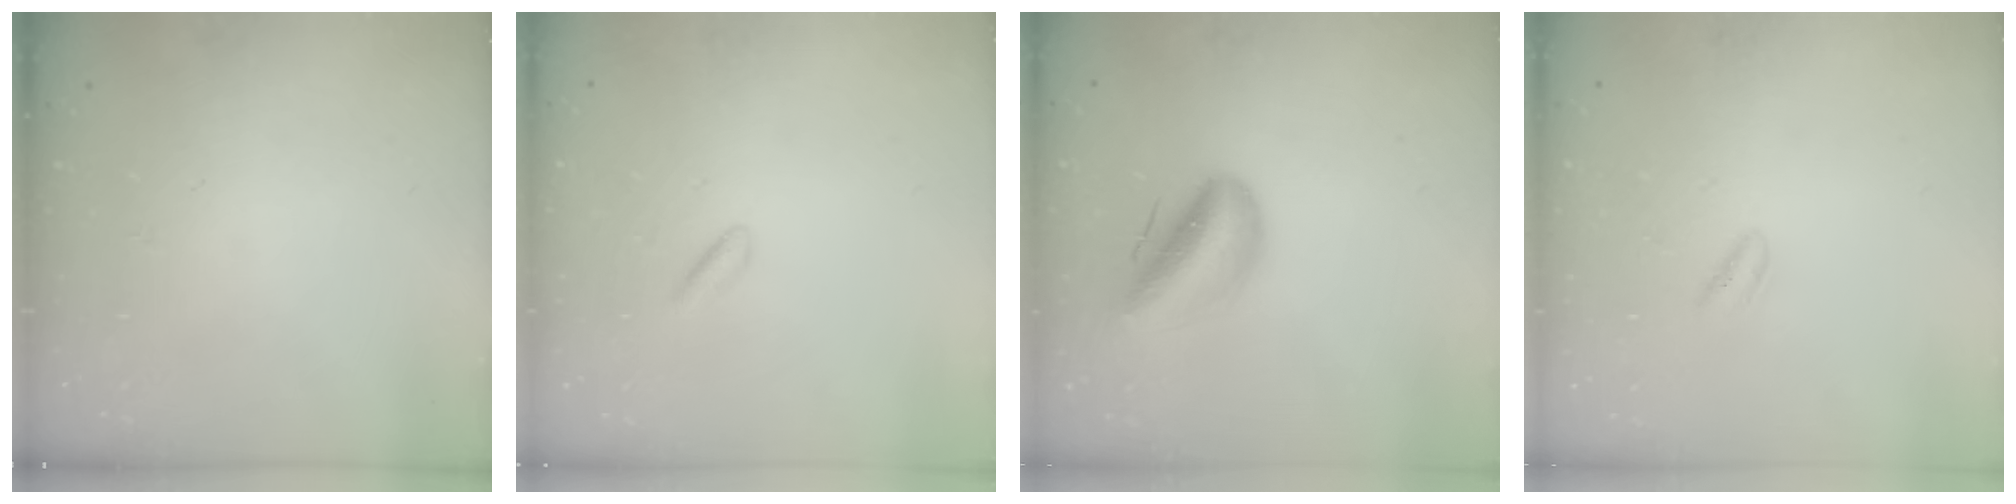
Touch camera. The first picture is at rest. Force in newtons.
{"total": 1.5, "press": 1.3, "slide": 0.8}
{"total": 12.0, "press": 11.5, "slide": 3.4}
{"total": 2.4, "press": 2.2, "slide": 1.0}